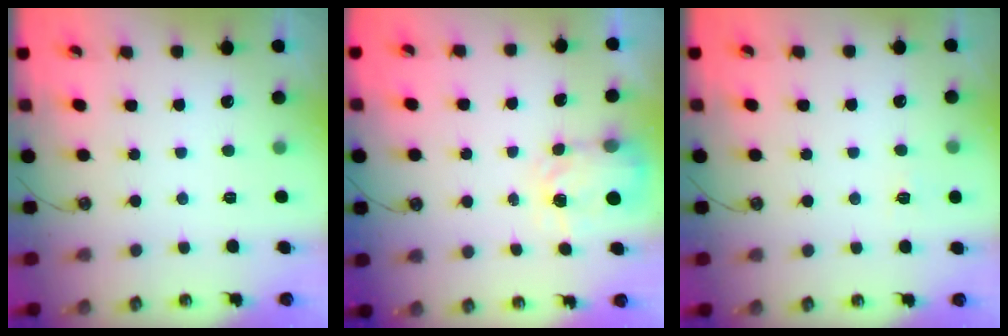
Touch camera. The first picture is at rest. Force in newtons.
{"total": 3.9, "press": 3.9, "slide": 0.7}
{"total": 3.9, "press": 3.9, "slide": 0.4}